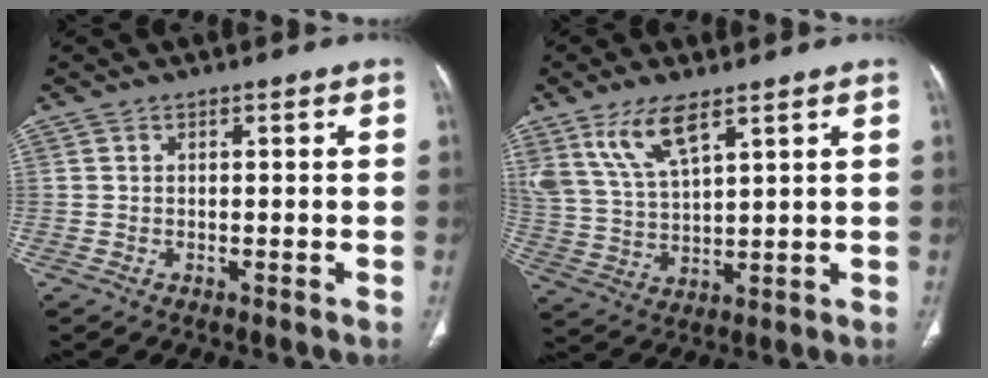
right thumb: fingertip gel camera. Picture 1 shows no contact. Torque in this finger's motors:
{"motor_torque": [0.29, 0.29, 1.04, 0.95, 0.11]}